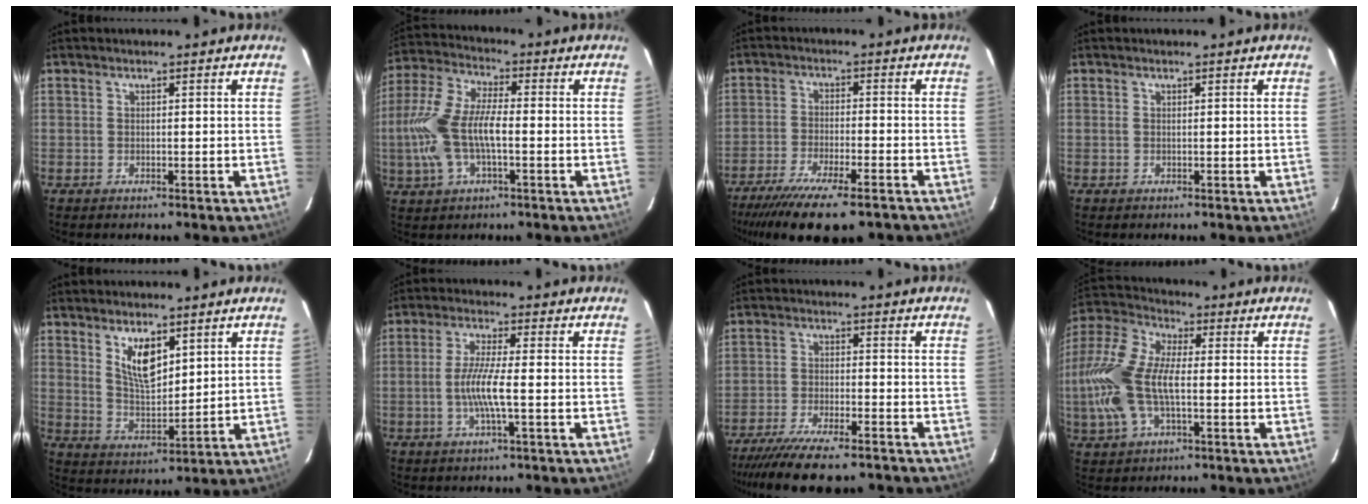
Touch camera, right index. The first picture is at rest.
{"total": 13.4, "force": [-2.1, 5.4, 12.0], "torque": [-0.266, 0.007, -0.044]}
{"total": 17.0, "force": [-13.4, 3.7, 9.8], "torque": [-0.200, -0.050, -0.212]}
{"total": 0.0}
{"total": 8.0, "force": [4.1, 3.4, 6.0], "torque": [-0.104, -0.004, 0.087]}
{"total": 6.6, "force": [-1.5, 0.0, 6.4], "torque": [-0.127, -0.004, -0.031]}
{"total": 14.7, "force": [-12.3, 3.1, 7.5], "torque": [-0.159, -0.032, -0.198]}
{"total": 16.5, "force": [-1.7, 8.0, 14.3], "torque": [-0.316, 0.008, -0.037]}